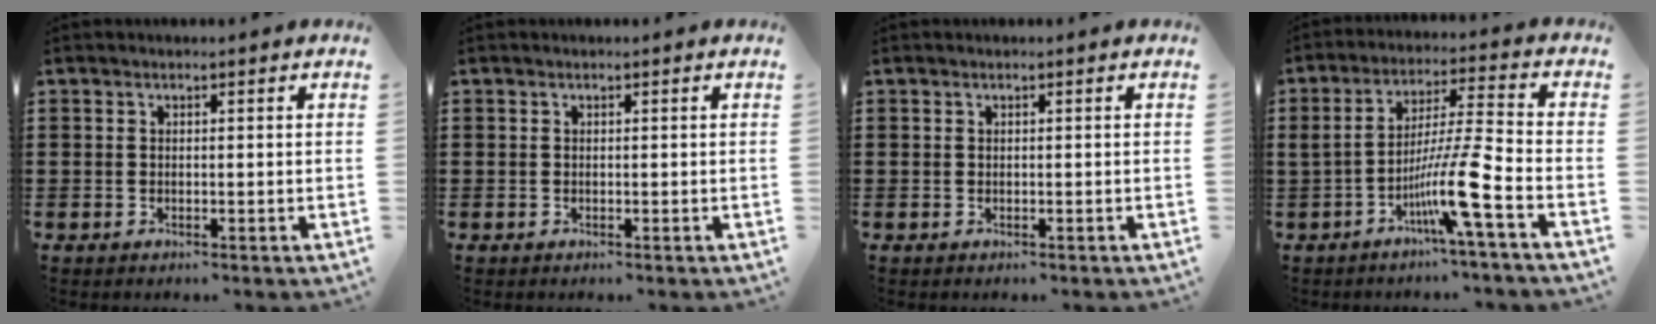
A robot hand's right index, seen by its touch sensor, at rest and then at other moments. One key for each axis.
{"total": 0.0}
{"total": 0.0}
{"total": 11.3, "fx": -5.2, "fy": -0.2, "fz": 10.0, "tx": -0.195, "ty": -0.009, "tz": -0.102}